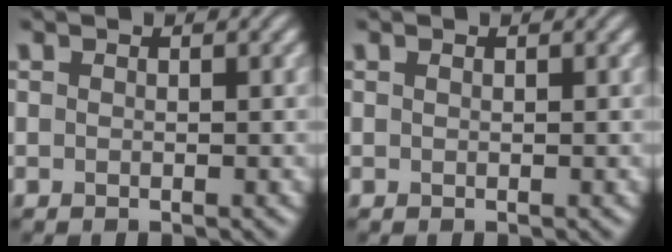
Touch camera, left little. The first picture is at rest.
{"total": 0.0}